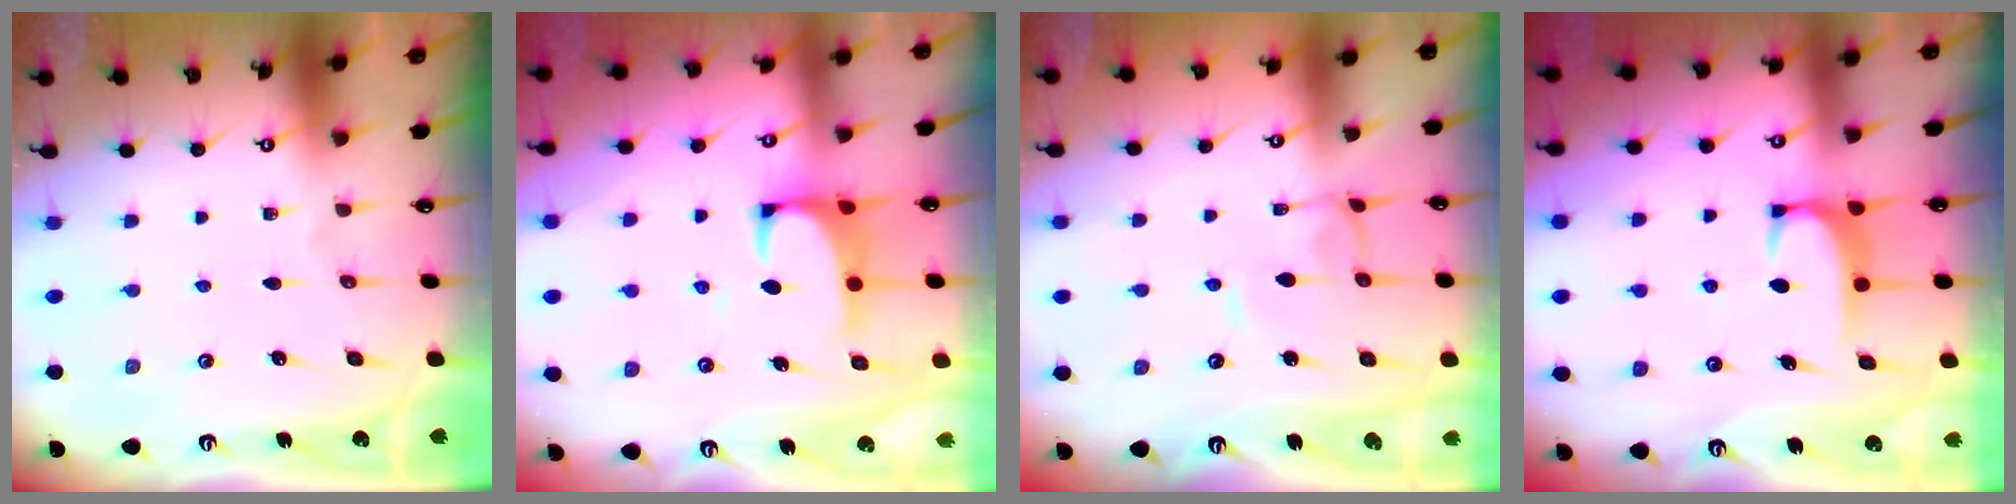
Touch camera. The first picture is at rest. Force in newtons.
{"total": 1.5, "press": 1.2, "slide": 0.8}
{"total": 1.1, "press": 1.0, "slide": 0.3}
{"total": 2.0, "press": 1.9, "slide": 0.5}